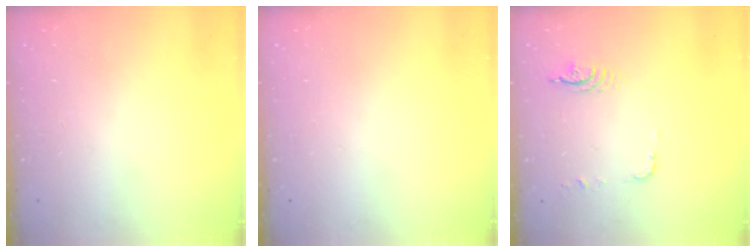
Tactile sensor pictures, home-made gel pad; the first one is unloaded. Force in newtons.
{"total": 0.0}
{"total": 5.2, "press": 5.1, "slide": 1.1}